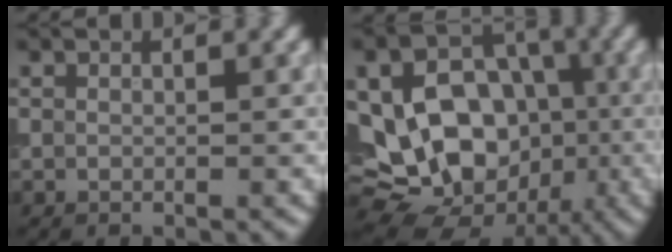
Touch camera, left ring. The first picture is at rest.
{"total": 15.3, "force": [-1.5, 12.7, 8.4], "torque": [-0.151, 0.002, -0.030]}